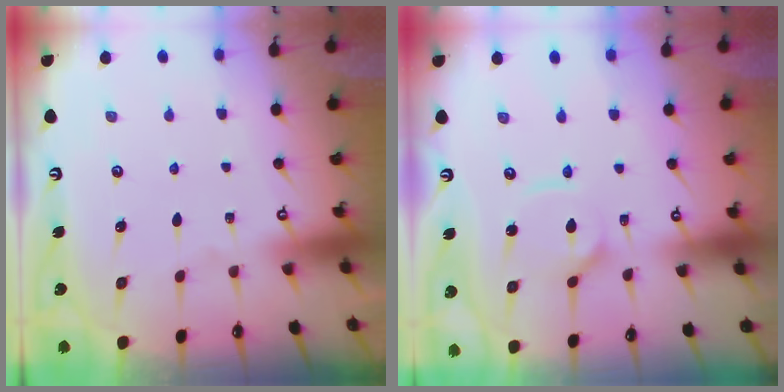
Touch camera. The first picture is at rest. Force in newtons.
{"total": 5.9, "press": 5.9, "slide": 0.7}